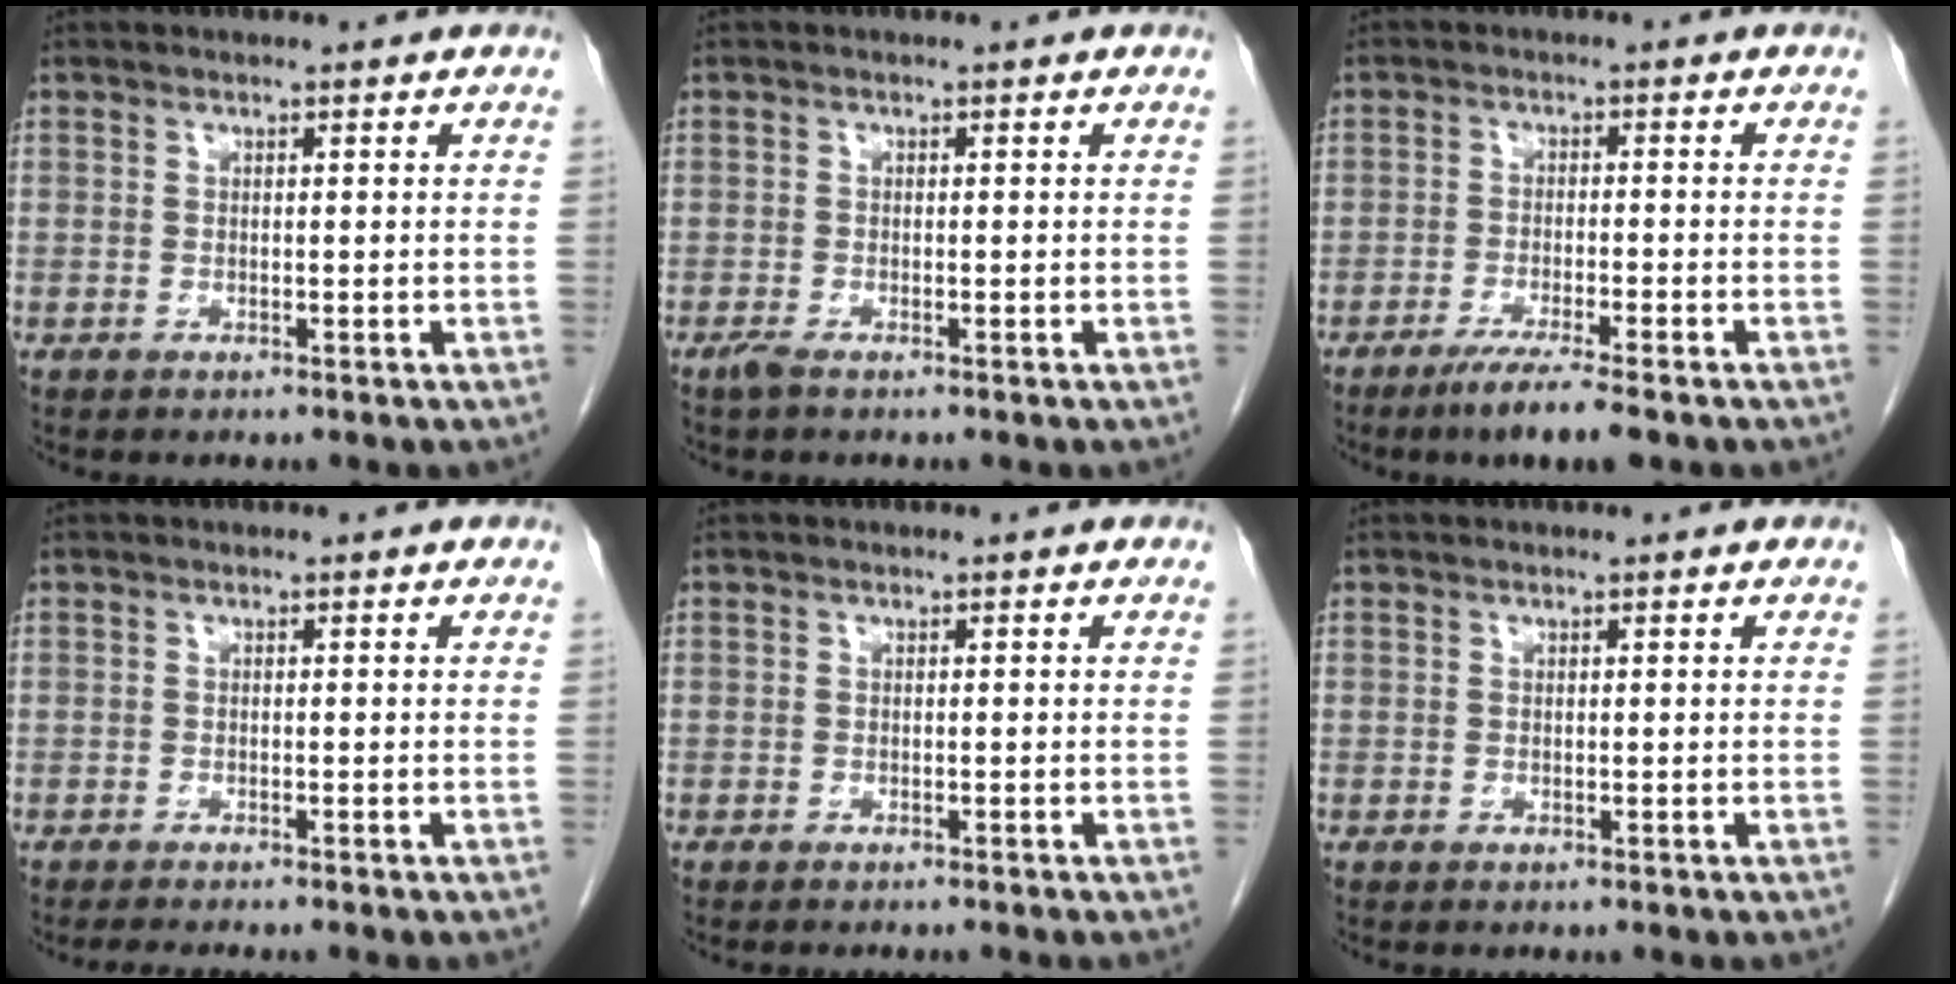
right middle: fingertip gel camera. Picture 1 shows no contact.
{"total": 1.1, "force": [-0.8, 0.0, 0.7], "torque": [-0.023, -0.005, -0.018]}
{"total": 5.8, "force": [-4.2, 0.2, 4.1], "torque": [-0.070, -0.014, -0.071]}
{"total": 2.6, "force": [-2.3, -0.3, 1.2], "torque": [-0.017, -0.005, -0.035]}
{"total": 1.9, "force": [-1.7, -0.1, 0.8], "torque": [-0.010, 0.001, -0.021]}
{"total": 0.0}